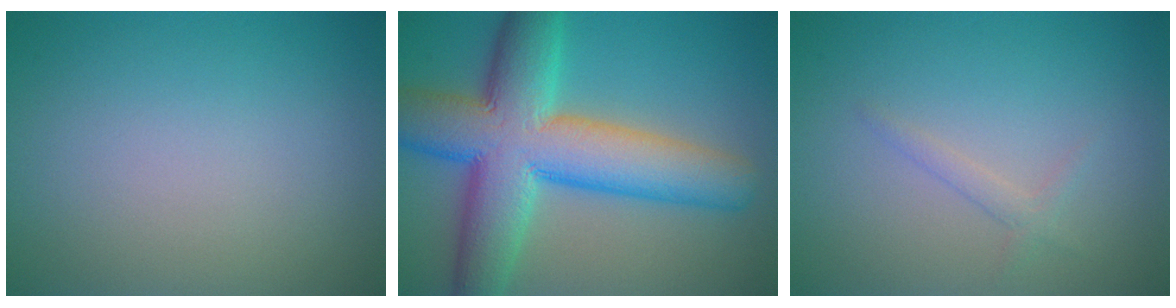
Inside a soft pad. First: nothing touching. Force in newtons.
{"total": 12.3, "press": 12.3, "slide": 0.3}
{"total": 1.1, "press": 1.1, "slide": 0.1}